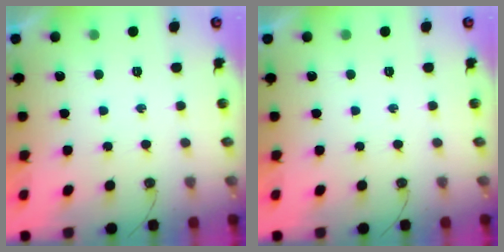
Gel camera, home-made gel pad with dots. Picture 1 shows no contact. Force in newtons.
{"total": 0.0}